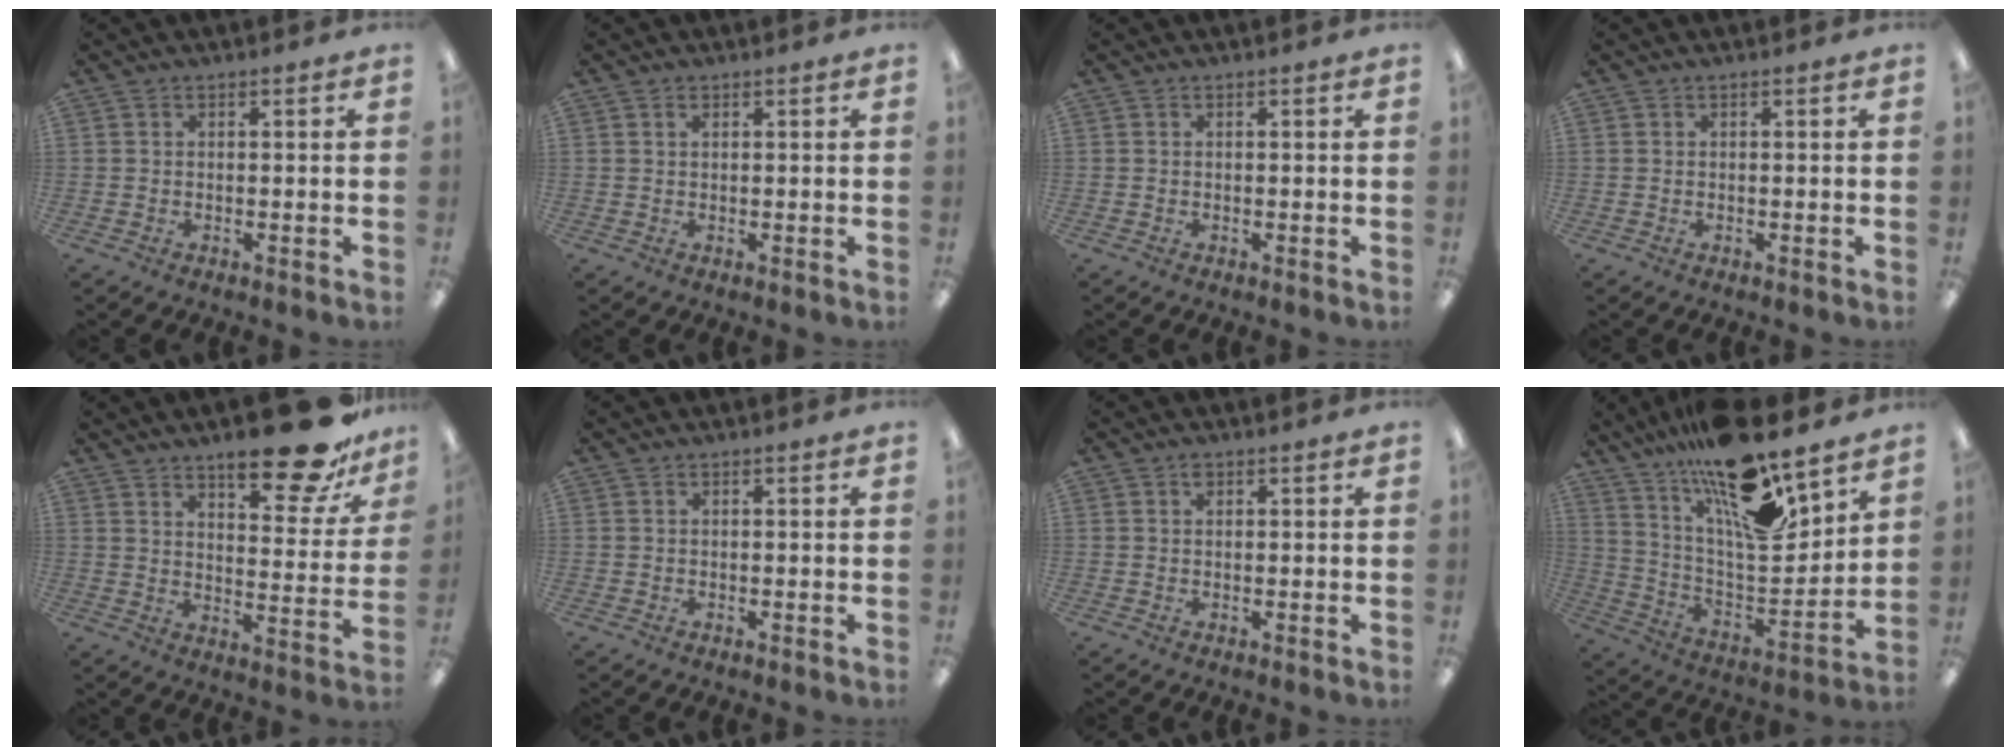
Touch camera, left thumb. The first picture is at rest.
{"total": 0.9, "force": [0.5, 0.5, 0.6], "torque": [-0.013, 0.003, 0.009]}
{"total": 0.0}
{"total": 0.0}
{"total": 16.8, "force": [12.5, 5.6, 9.8], "torque": [-0.130, -0.079, 0.204]}
{"total": 0.0}
{"total": 1.0, "force": [0.6, 0.6, 0.6], "torque": [-0.007, 0.000, 0.008]}
{"total": 19.8, "force": [15.0, 5.1, 12.0], "torque": [-0.209, -0.108, 0.255]}